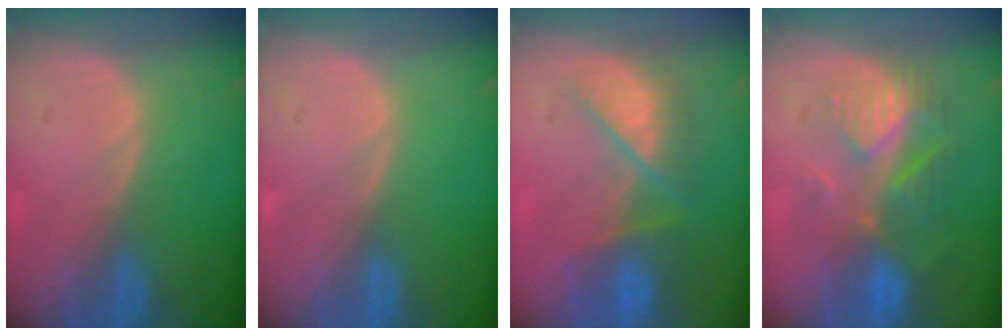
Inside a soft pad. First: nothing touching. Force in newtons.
{"total": 0.0}
{"total": 7.5, "press": 7.2, "slide": 1.8}
{"total": 8.7, "press": 7.8, "slide": 4.0}